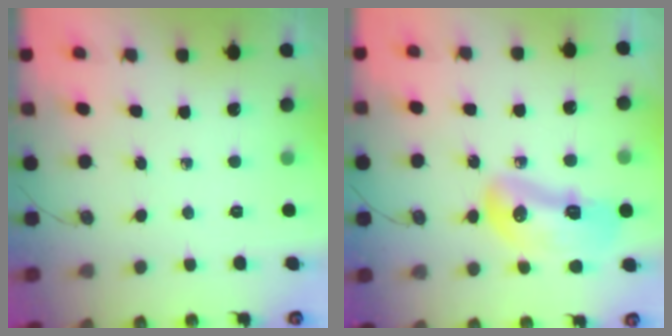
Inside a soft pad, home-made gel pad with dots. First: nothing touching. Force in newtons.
{"total": 13.1, "press": 13.0, "slide": 1.3}